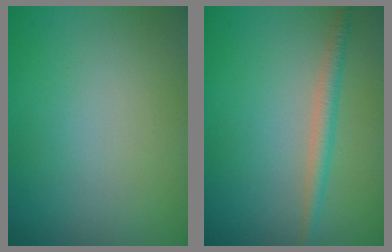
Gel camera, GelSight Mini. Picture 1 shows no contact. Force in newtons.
{"total": 2.1, "press": 2.1, "slide": 0.0}